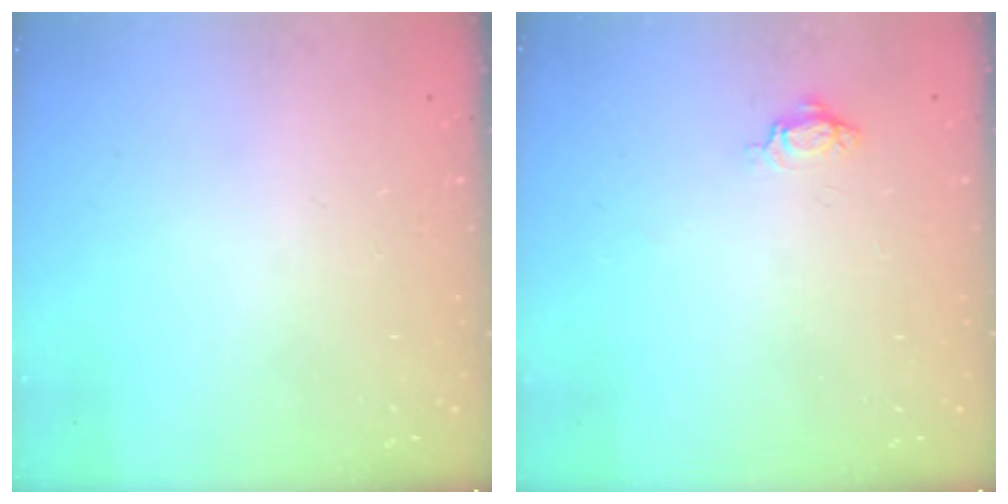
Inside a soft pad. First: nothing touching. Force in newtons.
{"total": 3.7, "press": 3.6, "slide": 0.4}